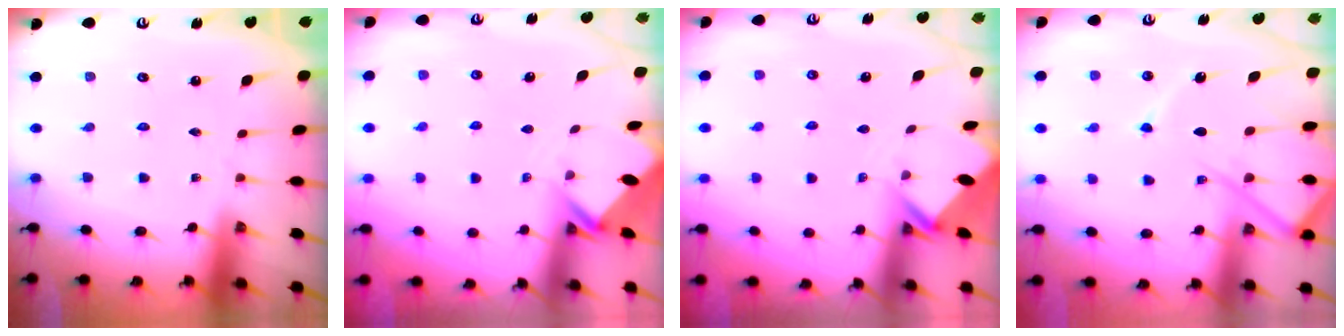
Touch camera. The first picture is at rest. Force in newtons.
{"total": 2.6, "press": 2.6, "slide": 0.2}
{"total": 2.6, "press": 2.6, "slide": 0.2}
{"total": 14.2, "press": 14.1, "slide": 1.4}